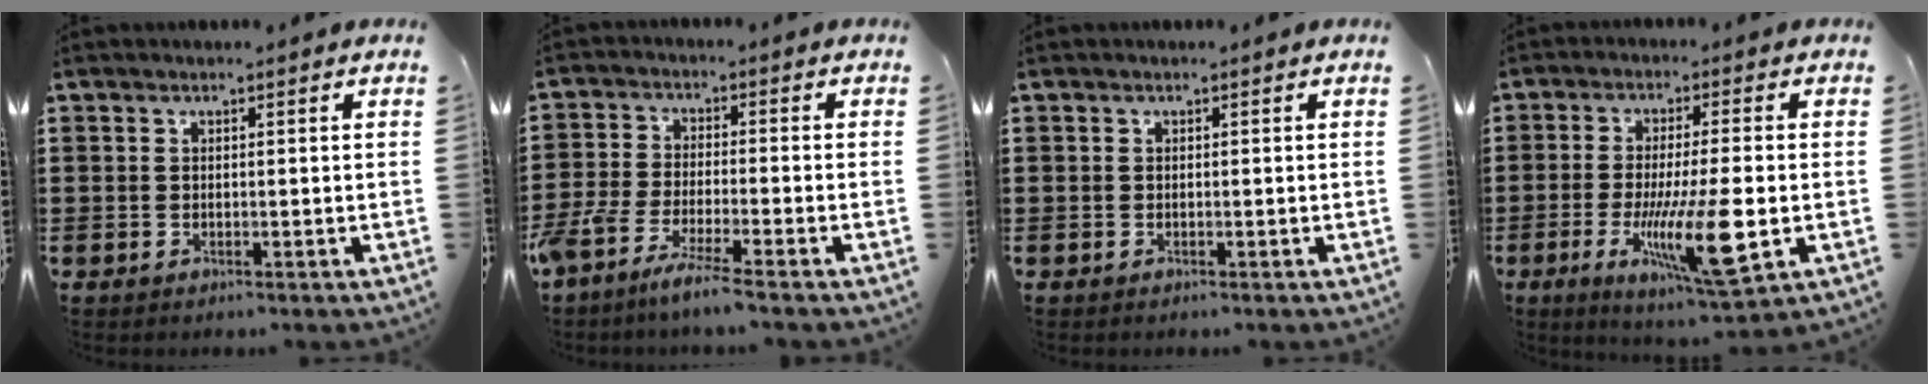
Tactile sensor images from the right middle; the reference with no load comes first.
{"total": 5.8, "force": [-5.0, -0.3, 2.8], "torque": [-0.078, -0.023, -0.102]}
{"total": 0.0}
{"total": 12.7, "force": [-3.1, 2.2, 12.1], "torque": [-0.234, -0.021, -0.054]}